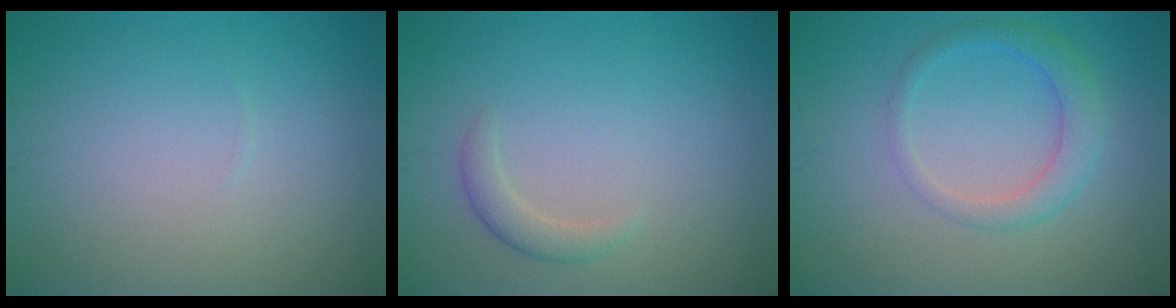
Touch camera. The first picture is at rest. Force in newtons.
{"total": 1.5, "press": 1.5, "slide": 0.1}
{"total": 2.7, "press": 2.7, "slide": 0.1}